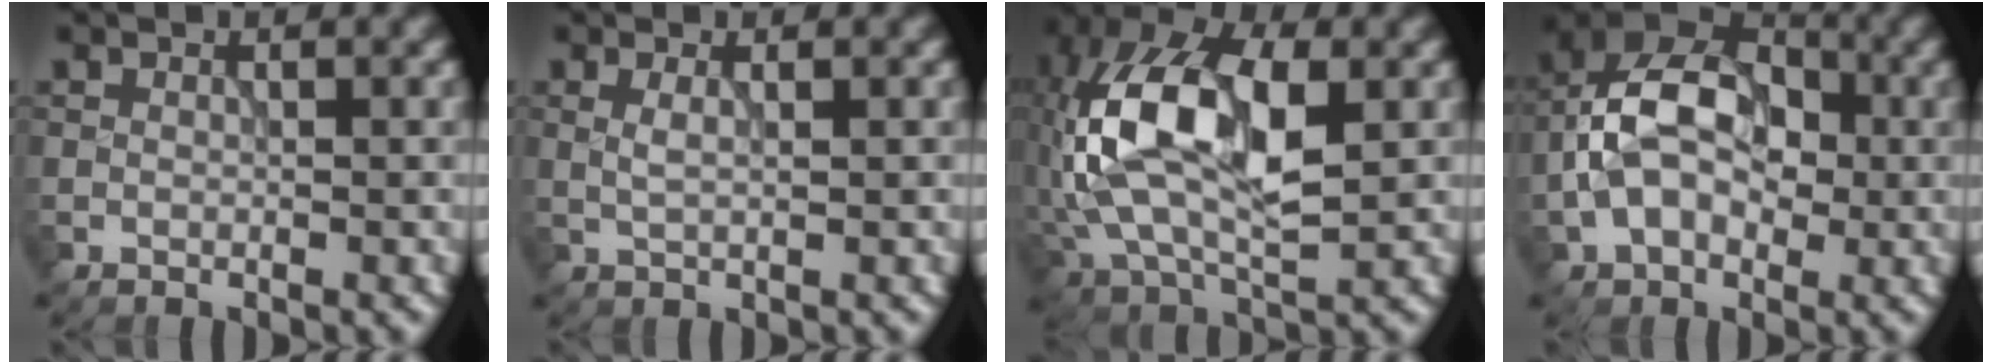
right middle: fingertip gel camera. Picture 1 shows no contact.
{"total": 1.1, "force": [0.4, 0.3, 1.0], "torque": [-0.021, 0.000, 0.007]}
{"total": 12.5, "force": [0.7, 6.5, 10.6], "torque": [-0.213, 0.019, 0.005]}
{"total": 9.0, "force": [-0.6, 5.9, 6.8], "torque": [-0.122, 0.025, -0.023]}